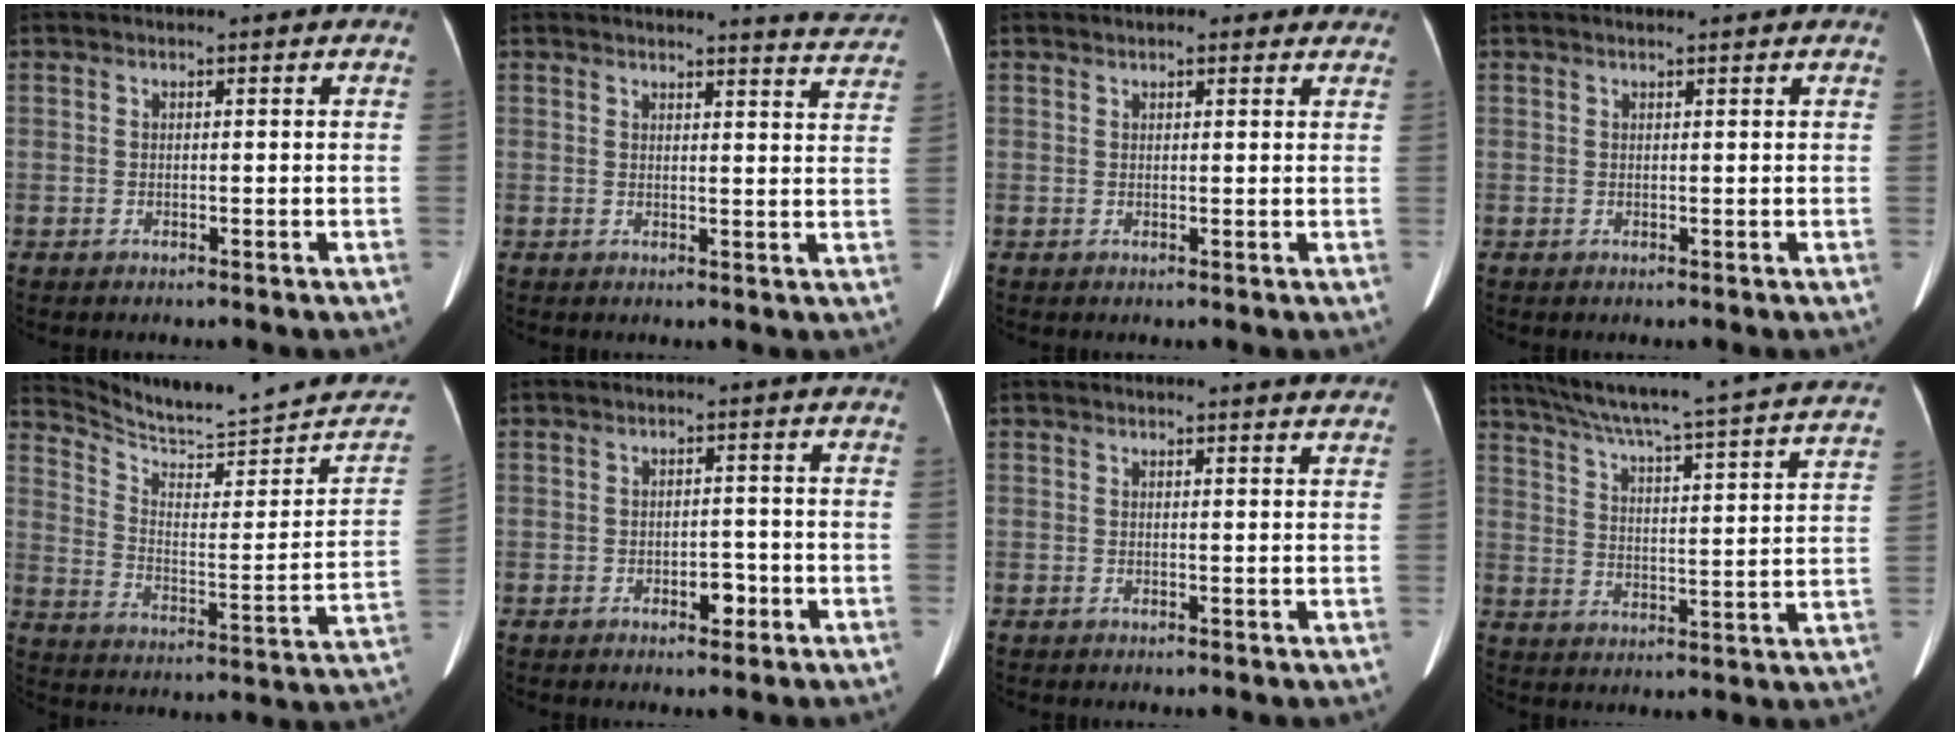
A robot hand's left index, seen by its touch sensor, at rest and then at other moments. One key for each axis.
{"total": 6.4, "fx": 6.3, "fy": -0.1, "fz": 0.5, "tx": -0.007, "ty": -0.030, "tz": 0.054}
{"total": 4.7, "fx": 3.8, "fy": 1.8, "fz": 2.0, "tx": -0.012, "ty": 0.020, "tz": 0.044}
{"total": 2.2, "fx": 2.0, "fy": 0.0, "fz": 0.8, "tx": -0.011, "ty": 0.015, "tz": 0.028}
{"total": 20.8, "fx": 19.8, "fy": 0.6, "fz": 6.3, "tx": -0.108, "ty": -0.095, "tz": 0.274}
{"total": 2.3, "fx": -1.1, "fy": 1.3, "fz": 1.6, "tx": -0.020, "ty": 0.004, "tz": -0.011}
{"total": 5.2, "fx": 5.0, "fy": 0.0, "fz": 1.3, "tx": -0.014, "ty": 0.002, "tz": 0.040}
{"total": 29.2, "fx": 25.6, "fy": 1.0, "fz": 13.9, "tx": -0.223, "ty": -0.048, "tz": 0.326}